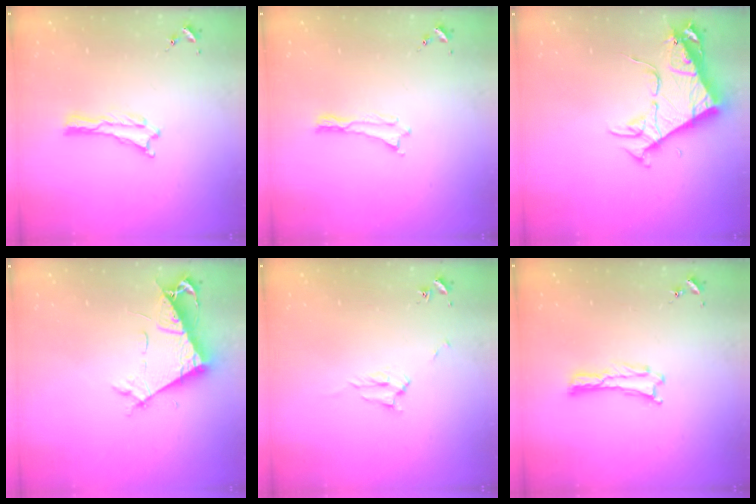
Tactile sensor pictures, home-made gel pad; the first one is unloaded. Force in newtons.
{"total": 0.0}
{"total": 7.9, "press": 7.9, "slide": 0.9}
{"total": 7.2, "press": 7.2, "slide": 0.9}
{"total": 2.3, "press": 2.3, "slide": 0.3}
{"total": 0.0}